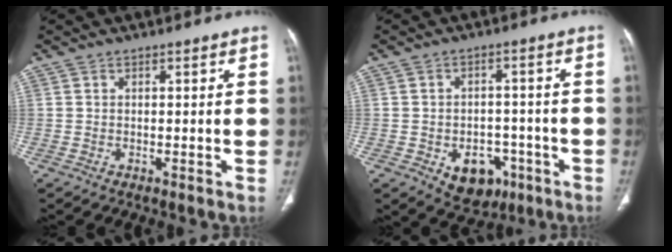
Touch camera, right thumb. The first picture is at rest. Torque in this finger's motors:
{"motor_torque": [3.24, 1.06, 0.50, -1.04, 0.00]}